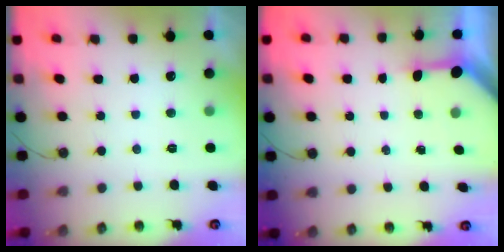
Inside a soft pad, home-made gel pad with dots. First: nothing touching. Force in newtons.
{"total": 3.2, "press": 3.2, "slide": 0.3}